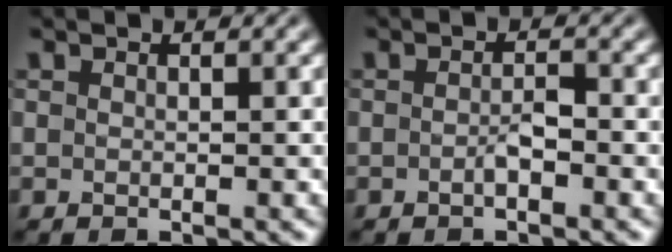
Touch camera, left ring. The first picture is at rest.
{"total": 1.5, "force": [-1.0, 0.3, 1.1], "torque": [-0.022, 0.001, -0.018]}